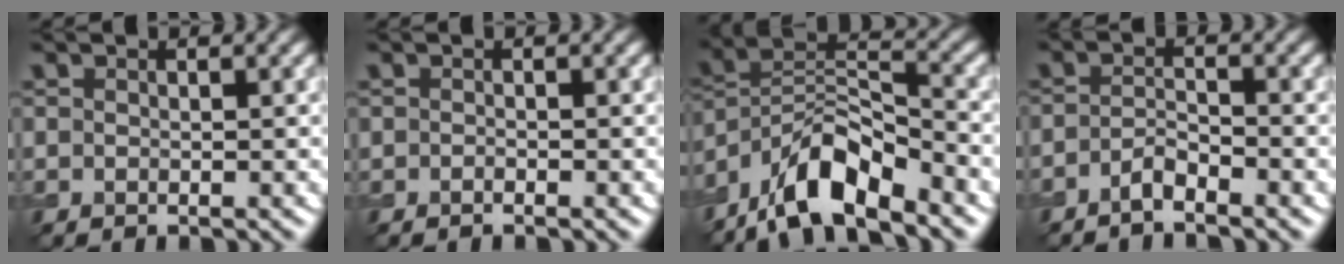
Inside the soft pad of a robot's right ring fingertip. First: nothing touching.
{"total": 0.0}
{"total": 8.5, "force": [-6.3, 2.6, 5.0], "torque": [-0.081, 0.006, -0.126]}
{"total": 1.8, "force": [-1.4, 0.3, 1.1], "torque": [-0.021, 0.005, -0.032]}